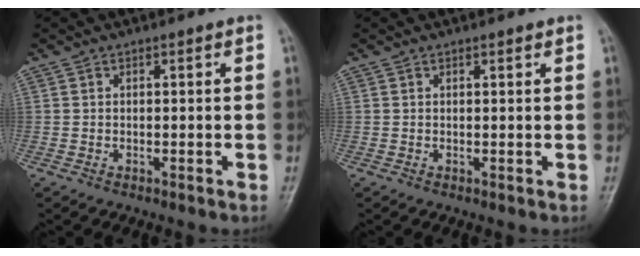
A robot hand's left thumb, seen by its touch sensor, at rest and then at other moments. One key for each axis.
{"total": 0.8, "fx": 0.6, "fy": 0.2, "fz": 0.5, "tx": -0.007, "ty": -0.002, "tz": 0.008}